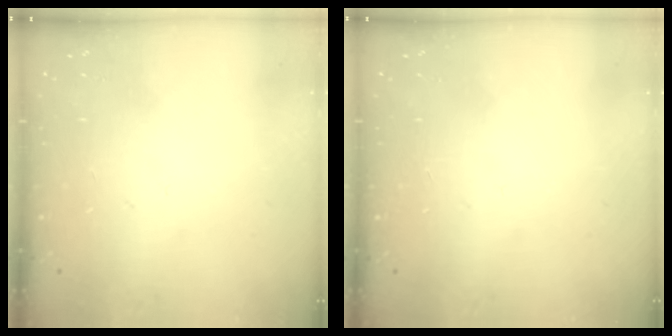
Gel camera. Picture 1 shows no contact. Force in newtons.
{"total": 0.0}